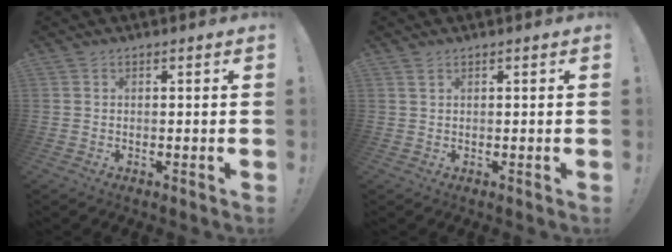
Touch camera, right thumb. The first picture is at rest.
{"total": 1.2, "force": [0.7, 0.3, 0.9], "torque": [-0.019, 0.001, 0.013]}